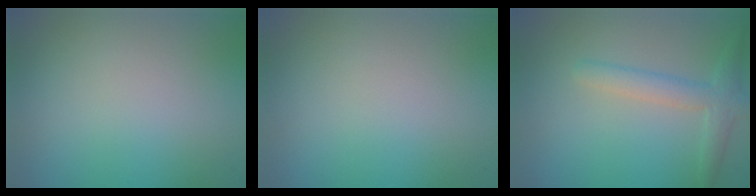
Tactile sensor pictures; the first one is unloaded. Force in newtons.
{"total": 0.0}
{"total": 2.9, "press": 2.9, "slide": 0.1}